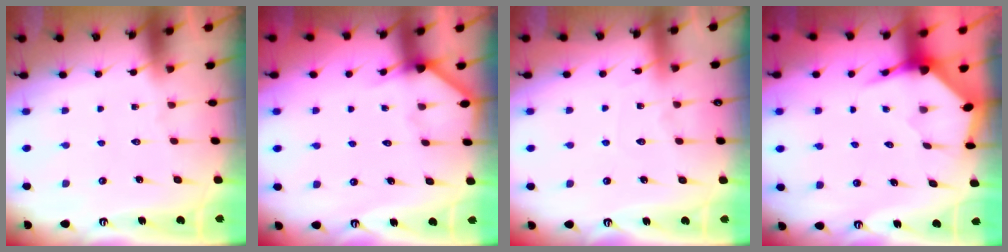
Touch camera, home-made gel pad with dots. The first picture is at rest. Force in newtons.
{"total": 5.2, "press": 5.2, "slide": 0.4}
{"total": 5.1, "press": 5.0, "slide": 0.7}
{"total": 3.6, "press": 3.6, "slide": 0.4}